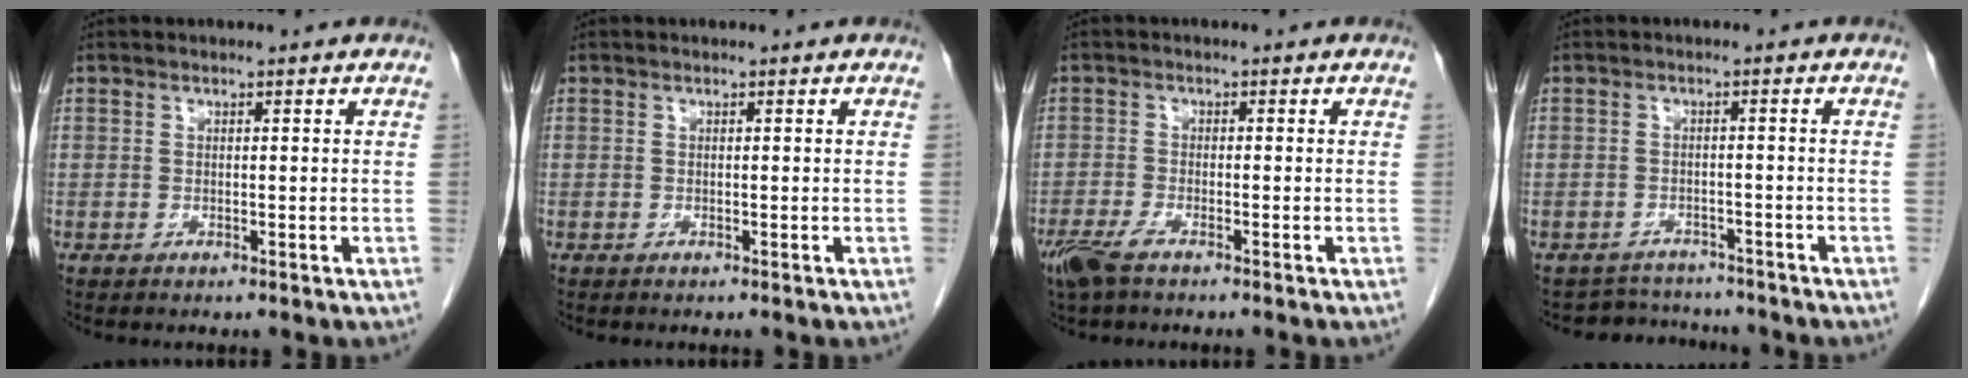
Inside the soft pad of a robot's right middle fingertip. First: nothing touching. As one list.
[{"total": 0.0}, {"total": 3.8, "force": [-2.7, 0.7, 2.6], "torque": [-0.057, -0.008, -0.055]}, {"total": 4.4, "force": [-4.1, 1.1, -0.8], "torque": [0.009, 0.014, -0.060]}]